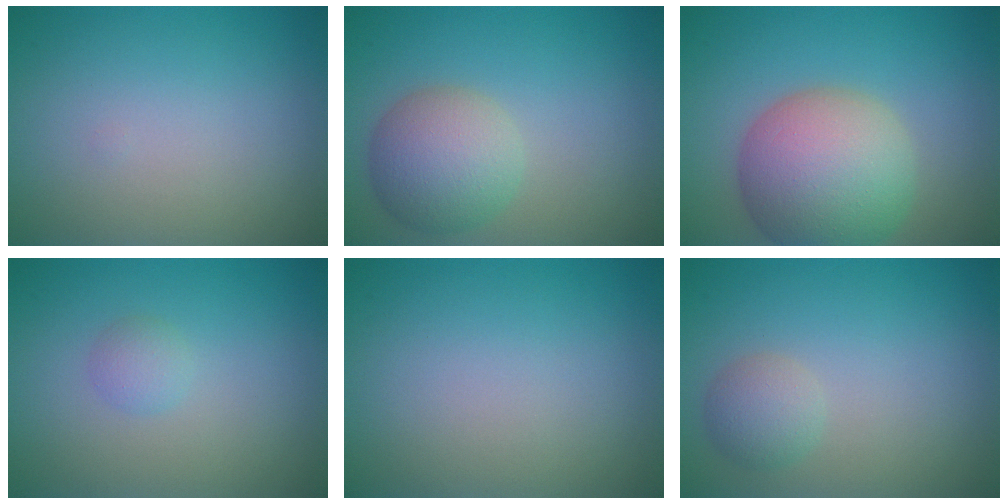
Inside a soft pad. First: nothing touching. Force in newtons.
{"total": 5.2, "press": 5.2, "slide": 0.2}
{"total": 9.6, "press": 9.6, "slide": 0.6}
{"total": 1.2, "press": 1.2, "slide": 0.0}
{"total": 0.0}
{"total": 2.1, "press": 2.1, "slide": 0.0}